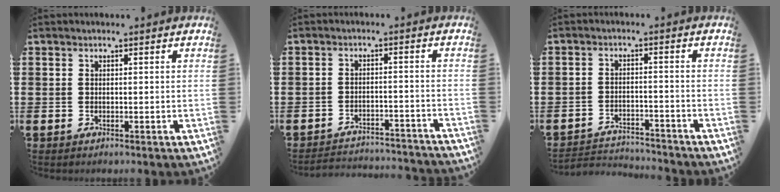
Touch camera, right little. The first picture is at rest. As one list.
[{"total": 2.8, "force": [-2.8, 0.1, 0.0], "torque": [-0.005, 0.004, -0.061]}, {"total": 2.7, "force": [-2.7, 0.3, 0.0], "torque": [-0.006, 0.003, -0.059]}]